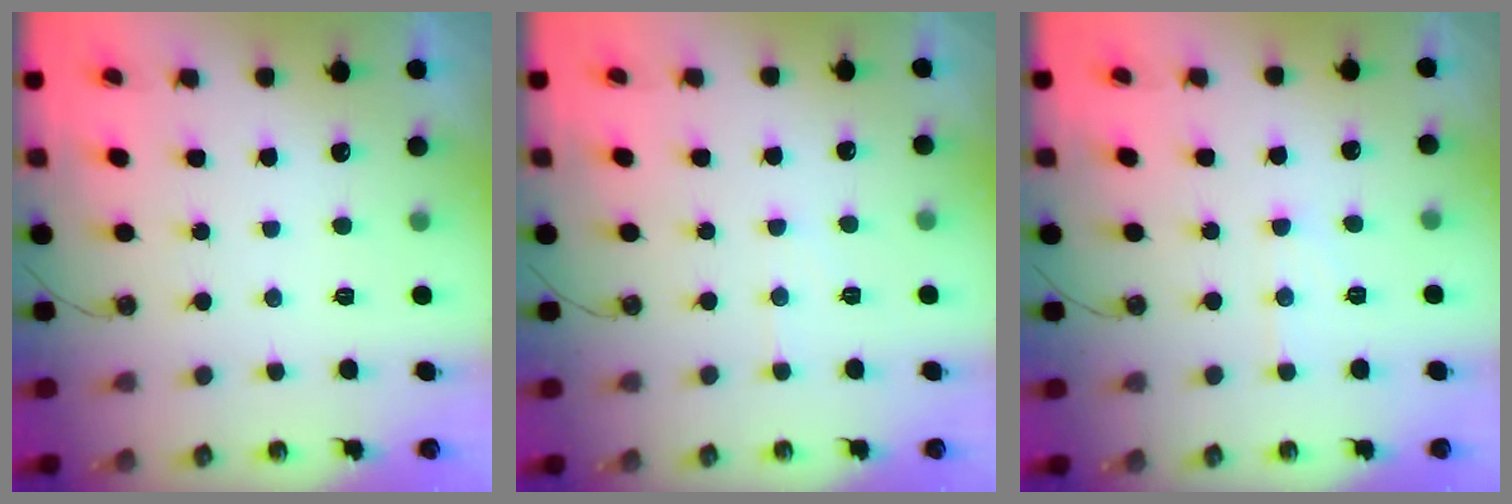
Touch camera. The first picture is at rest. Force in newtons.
{"total": 4.8, "press": 4.7, "slide": 0.5}
{"total": 5.5, "press": 5.5, "slide": 0.4}